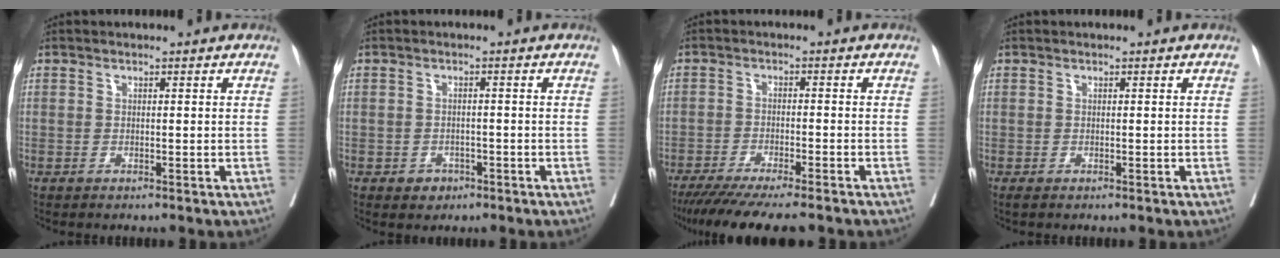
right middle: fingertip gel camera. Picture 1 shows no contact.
{"total": 2.3, "force": [-1.3, 1.7, 0.7], "torque": [-0.009, 0.005, -0.015]}
{"total": 13.0, "force": [-11.0, 1.0, 6.8], "torque": [-0.097, -0.031, -0.166]}
{"total": 0.0}